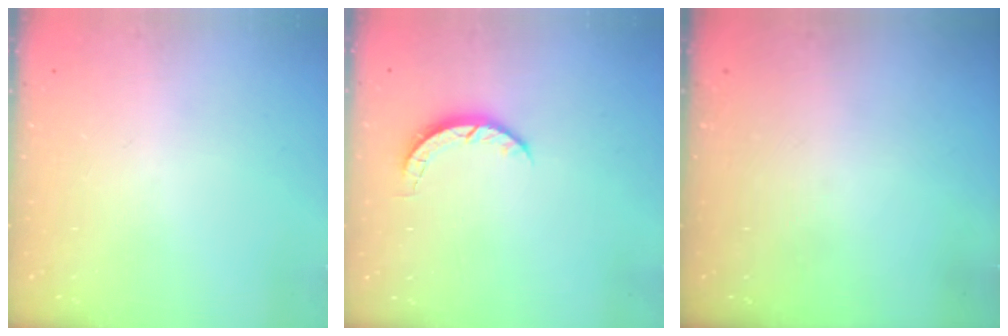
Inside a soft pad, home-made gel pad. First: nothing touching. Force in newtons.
{"total": 3.1, "press": 3.0, "slide": 0.4}
{"total": 0.0}